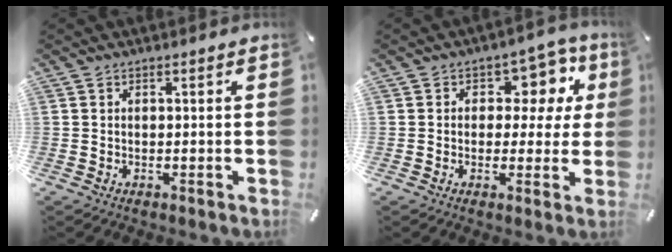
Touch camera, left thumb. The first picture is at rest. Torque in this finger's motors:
{"motor_torque": [0.36, -0.11, 0.30, 0.16, -0.08]}